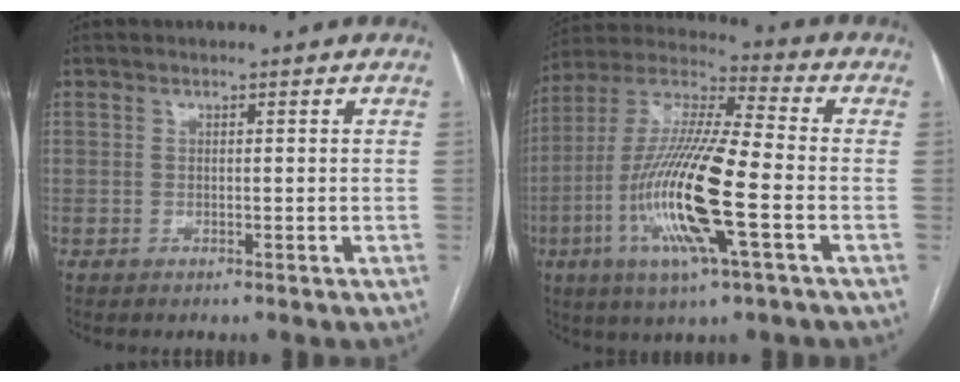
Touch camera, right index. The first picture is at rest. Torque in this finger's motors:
{"motor_torque": [2.14, 0.00, 1.05, 0.21]}